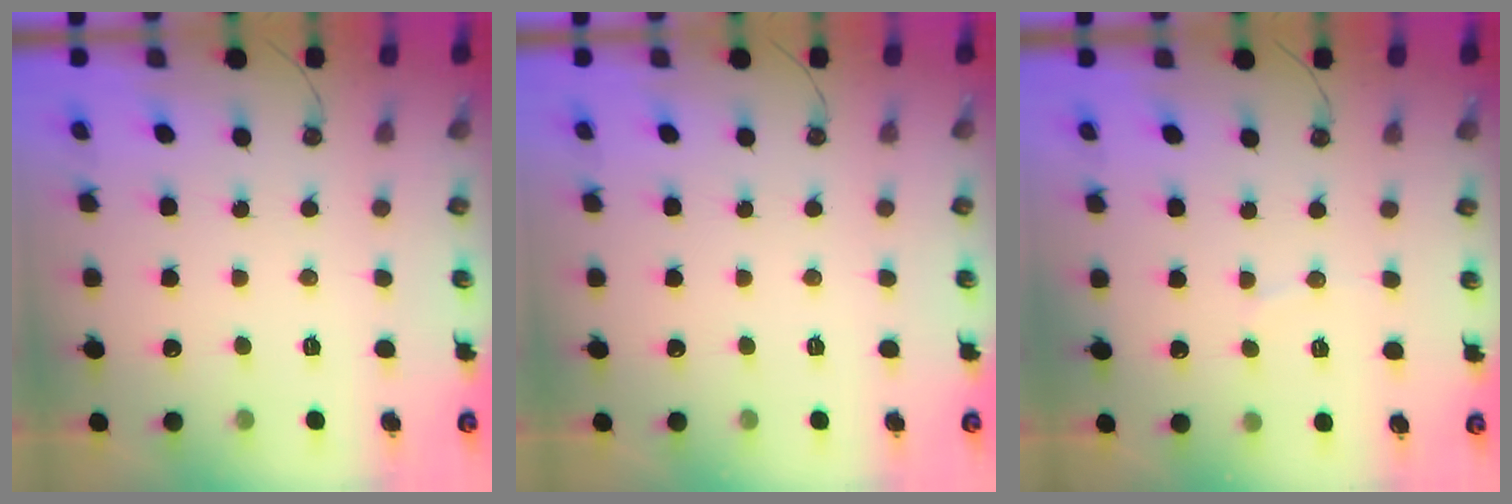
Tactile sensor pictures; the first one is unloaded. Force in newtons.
{"total": 0.0}
{"total": 4.7, "press": 4.6, "slide": 0.4}